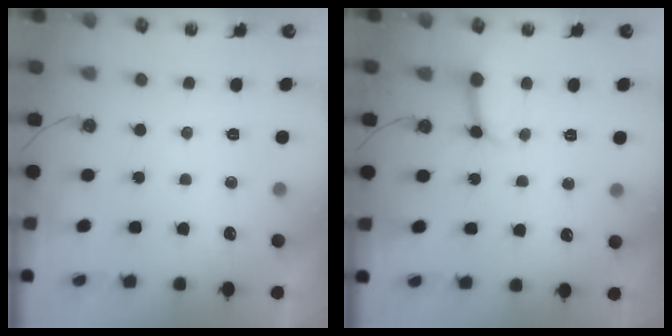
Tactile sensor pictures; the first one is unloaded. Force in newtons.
{"total": 6.9, "press": 6.8, "slide": 0.8}